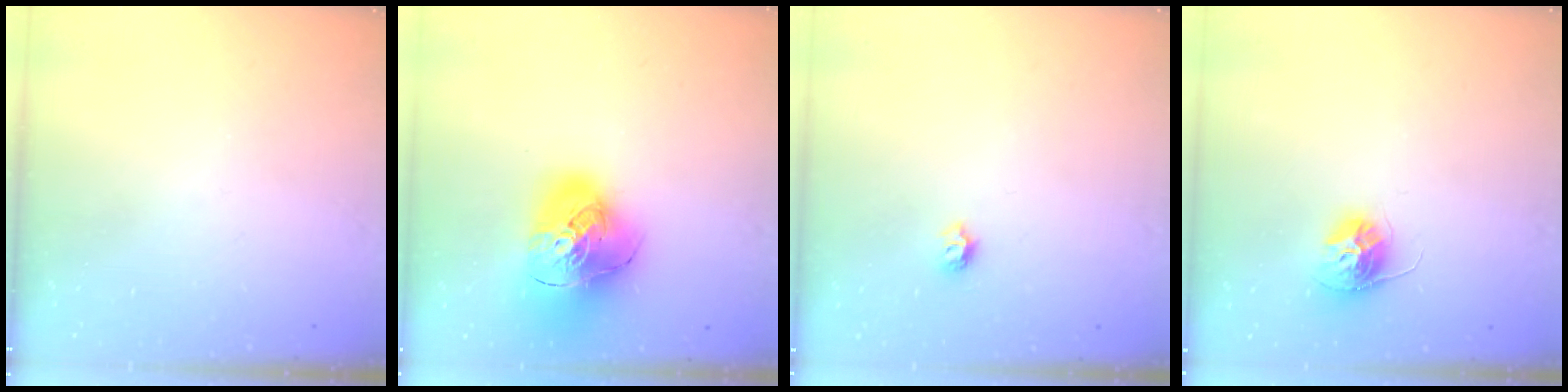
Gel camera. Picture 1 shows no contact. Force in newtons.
{"total": 20.4, "press": 20.2, "slide": 2.5}
{"total": 5.5, "press": 5.5, "slide": 0.5}
{"total": 11.3, "press": 11.2, "slide": 0.8}